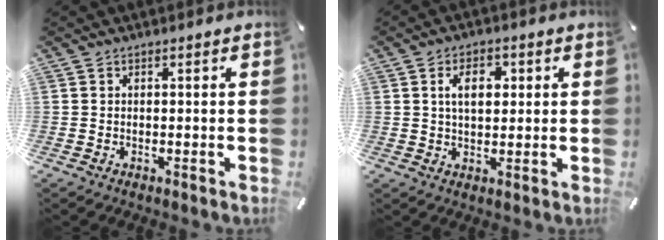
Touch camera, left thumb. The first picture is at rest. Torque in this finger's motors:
{"motor_torque": [1.00, 1.25, 0.62, -0.61, 0.21]}